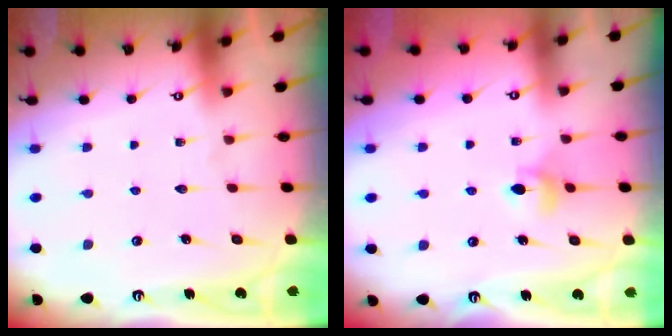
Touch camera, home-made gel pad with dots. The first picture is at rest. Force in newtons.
{"total": 4.9, "press": 4.9, "slide": 0.5}